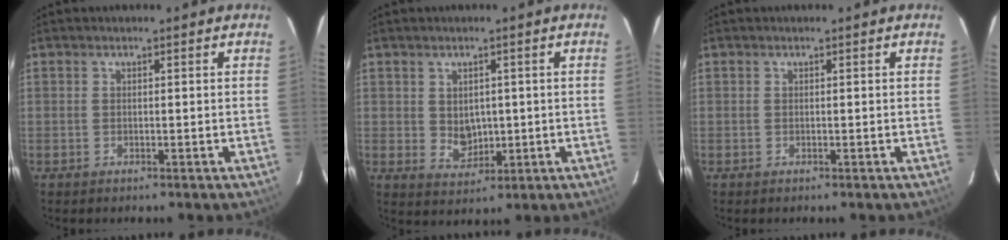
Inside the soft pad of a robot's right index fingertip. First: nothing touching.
{"total": 4.2, "force": [0.5, 3.6, 2.2], "torque": [-0.038, 0.001, 0.019]}
{"total": 0.0}